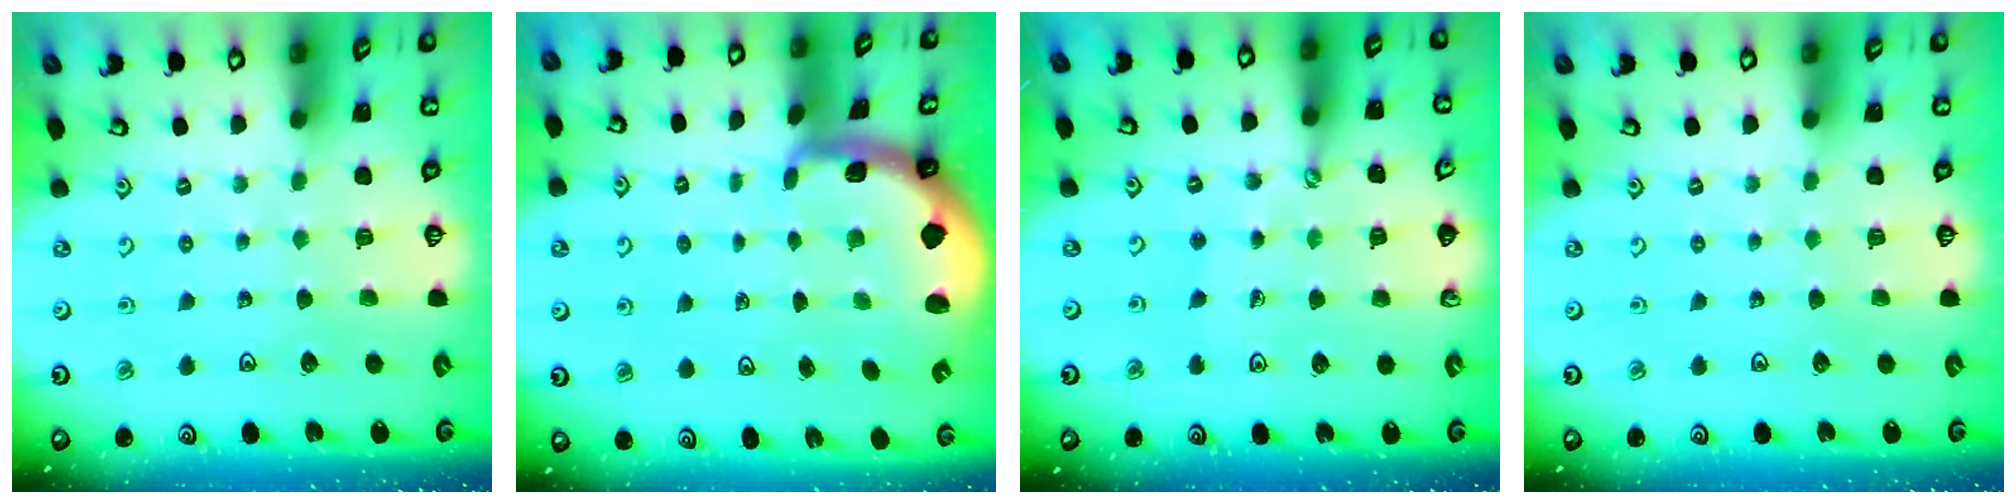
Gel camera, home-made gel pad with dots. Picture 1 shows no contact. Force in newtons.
{"total": 1.9, "press": 1.8, "slide": 0.5}
{"total": 2.5, "press": 2.2, "slide": 1.3}
{"total": 0.0}